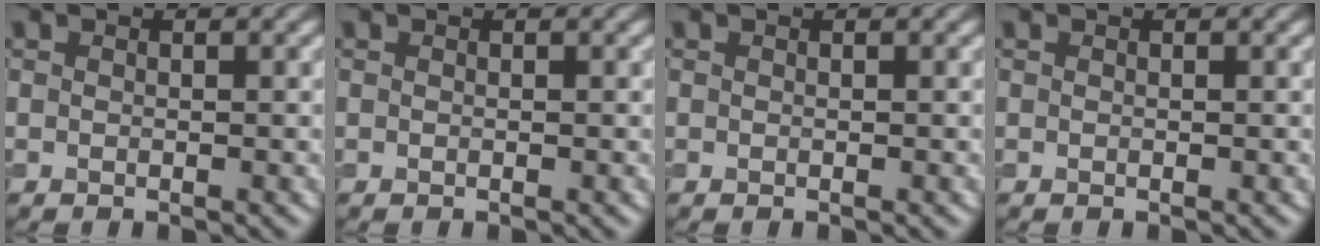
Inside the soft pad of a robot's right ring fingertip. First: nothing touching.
{"total": 0.0}
{"total": 0.0}
{"total": 0.0}